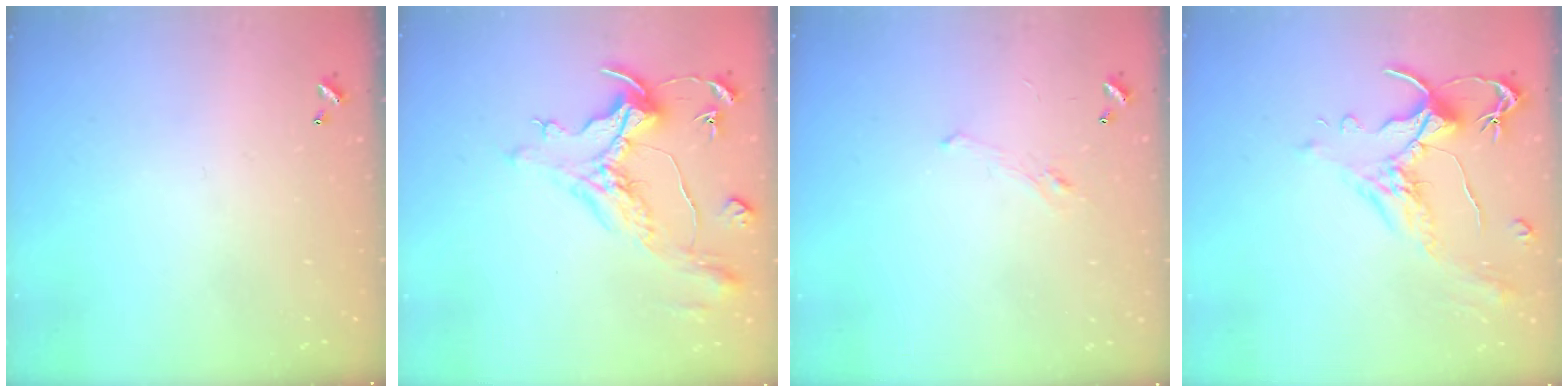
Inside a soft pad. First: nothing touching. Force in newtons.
{"total": 1.5, "press": 0.8, "slide": 1.2}
{"total": 1.2, "press": 0.8, "slide": 0.9}
{"total": 1.5, "press": 1.0, "slide": 1.1}